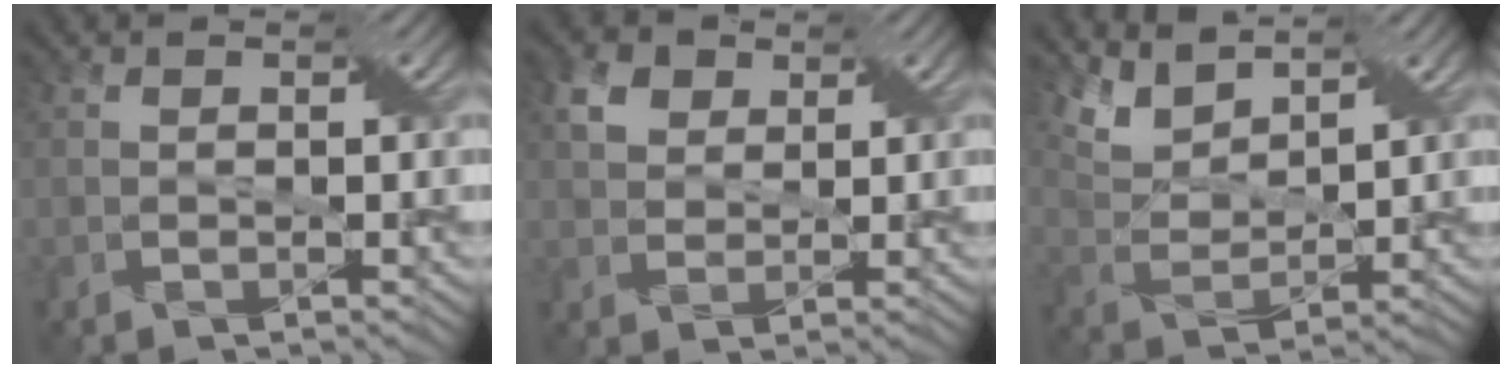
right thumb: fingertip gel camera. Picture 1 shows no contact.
{"total": 3.7, "force": [1.9, 2.7, 1.7], "torque": [-0.043, 0.006, 0.036]}
{"total": 6.8, "force": [5.4, 2.3, 3.4], "torque": [-0.093, 0.008, 0.108]}